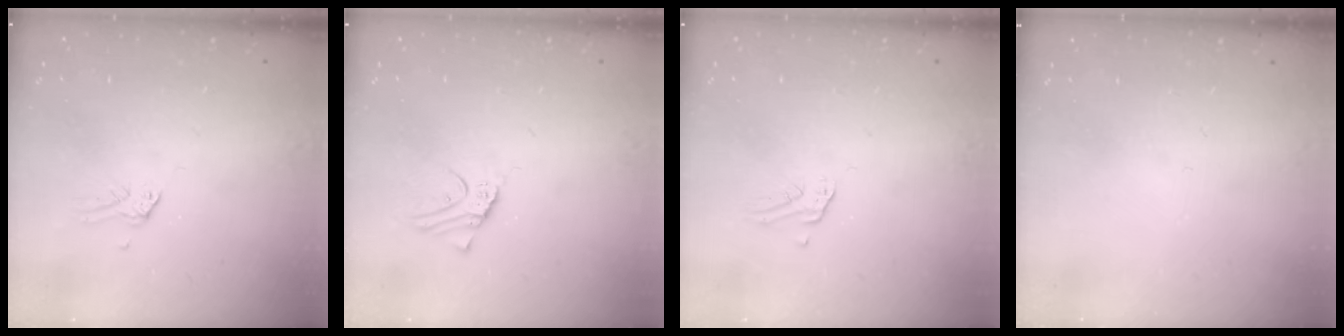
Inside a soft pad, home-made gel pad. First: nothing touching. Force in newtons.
{"total": 2.7, "press": 2.7, "slide": 0.2}
{"total": 2.6, "press": 2.6, "slide": 0.2}
{"total": 0.0}